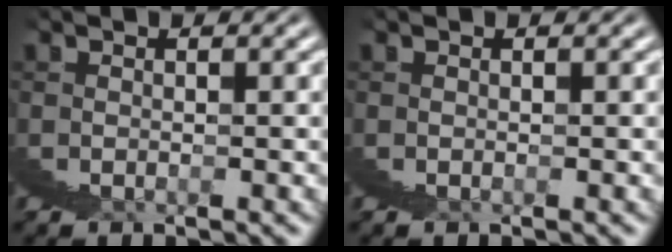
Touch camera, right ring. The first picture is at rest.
{"total": 0.0}